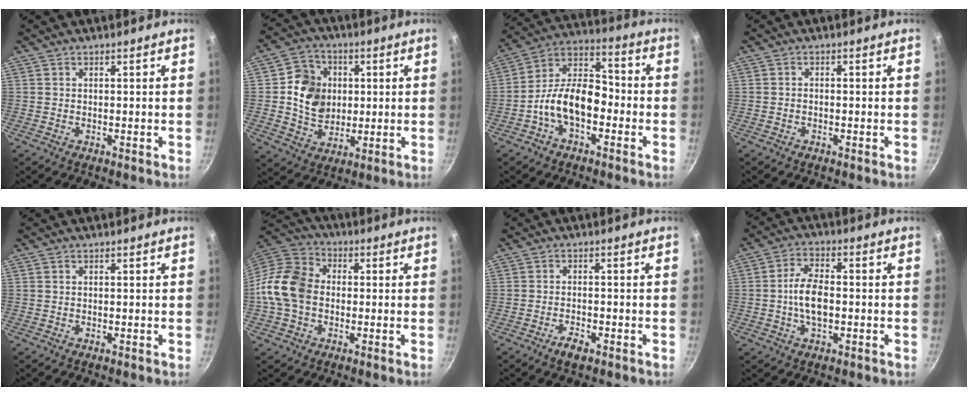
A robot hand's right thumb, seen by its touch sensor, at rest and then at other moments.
{"total": 11.4, "force": [1.3, 9.8, 5.7], "torque": [-0.064, 0.001, 0.021]}
{"total": 12.9, "force": [-4.0, 7.6, 9.5], "torque": [-0.135, 0.056, -0.088]}
{"total": 0.9, "force": [-0.5, 0.5, 0.5], "torque": [-0.013, 0.006, -0.012]}
{"total": 0.0}
{"total": 13.1, "force": [-1.2, 10.0, 8.2], "torque": [-0.134, 0.027, -0.042]}
{"total": 3.2, "force": [-2.0, 1.2, 2.2], "torque": [-0.038, 0.013, -0.036]}
{"total": 7.9, "force": [-1.0, 4.1, 6.6], "torque": [-0.123, 0.017, -0.025]}